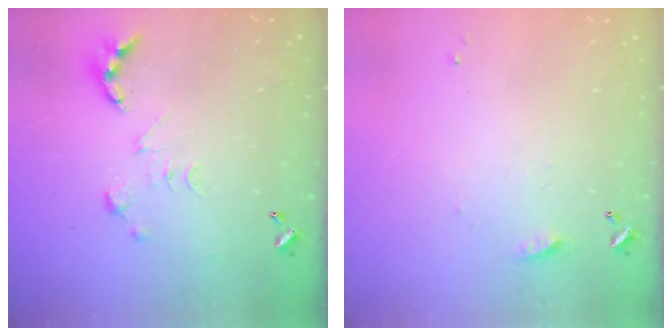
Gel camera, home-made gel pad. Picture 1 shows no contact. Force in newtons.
{"total": 7.2, "press": 7.2, "slide": 0.7}